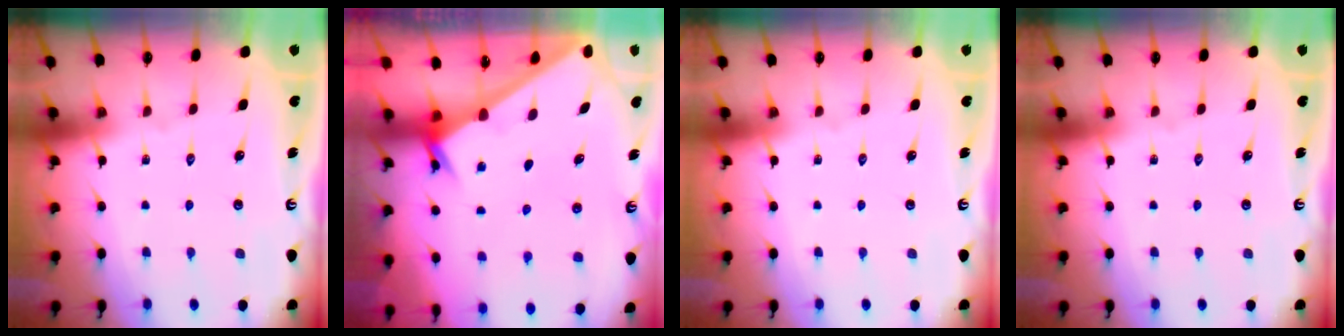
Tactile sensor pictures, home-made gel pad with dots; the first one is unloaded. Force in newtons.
{"total": 2.2, "press": 2.2, "slide": 0.2}
{"total": 0.0}
{"total": 0.0}